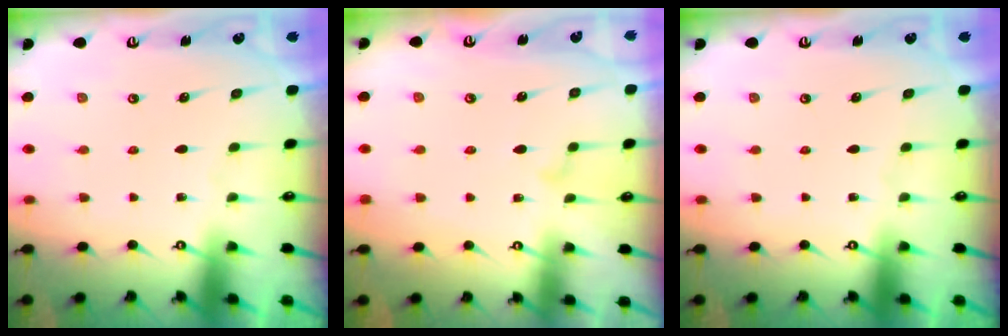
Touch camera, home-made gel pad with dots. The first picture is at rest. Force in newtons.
{"total": 7.0, "press": 7.0, "slide": 0.4}
{"total": 0.0}